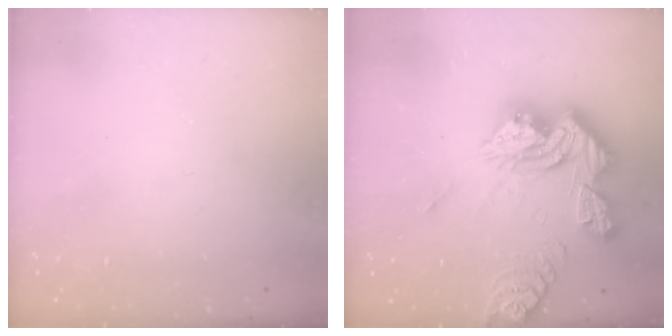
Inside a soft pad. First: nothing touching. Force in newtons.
{"total": 23.5, "press": 23.4, "slide": 2.4}